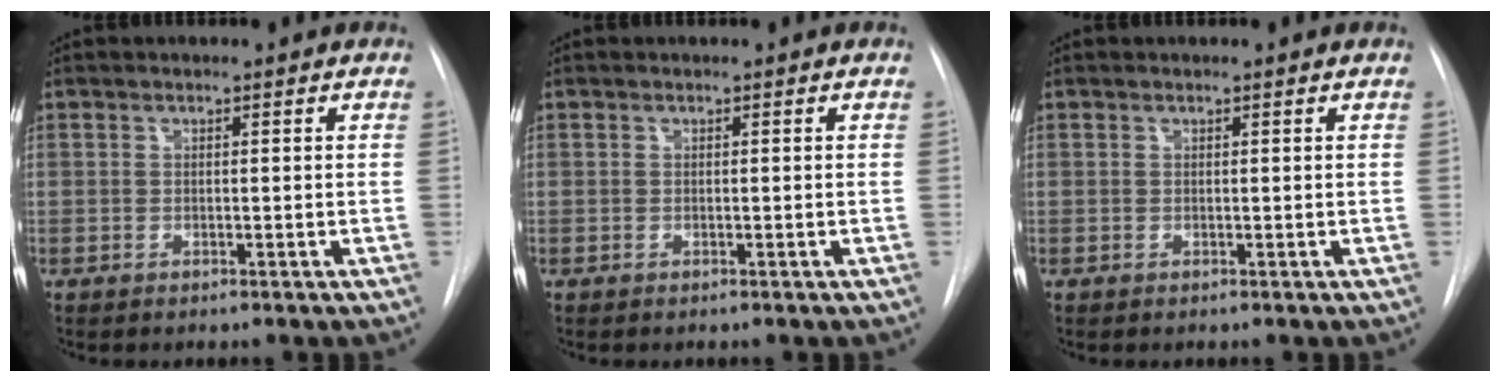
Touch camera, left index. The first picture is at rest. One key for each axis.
{"total": 0.0}
{"total": 0.0}